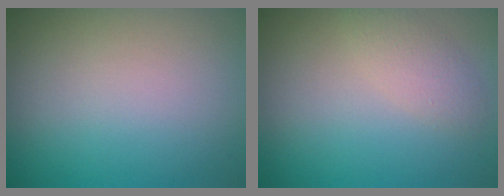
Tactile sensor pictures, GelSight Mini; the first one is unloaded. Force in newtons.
{"total": 2.0, "press": 2.0, "slide": 0.1}